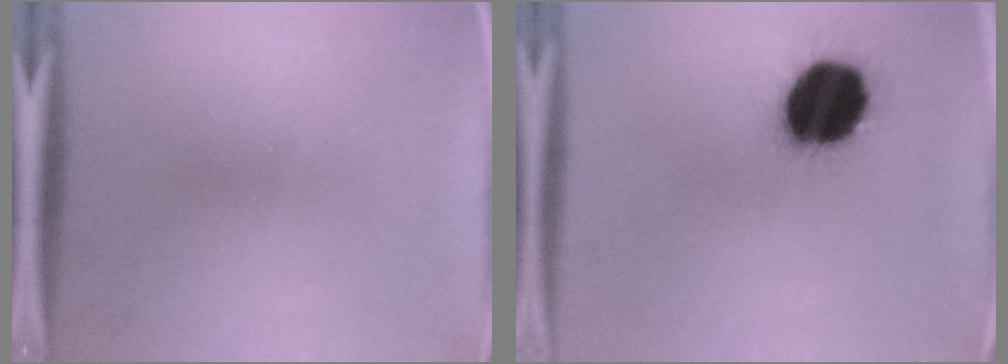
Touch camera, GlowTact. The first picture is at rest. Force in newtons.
{"total": 19.4}